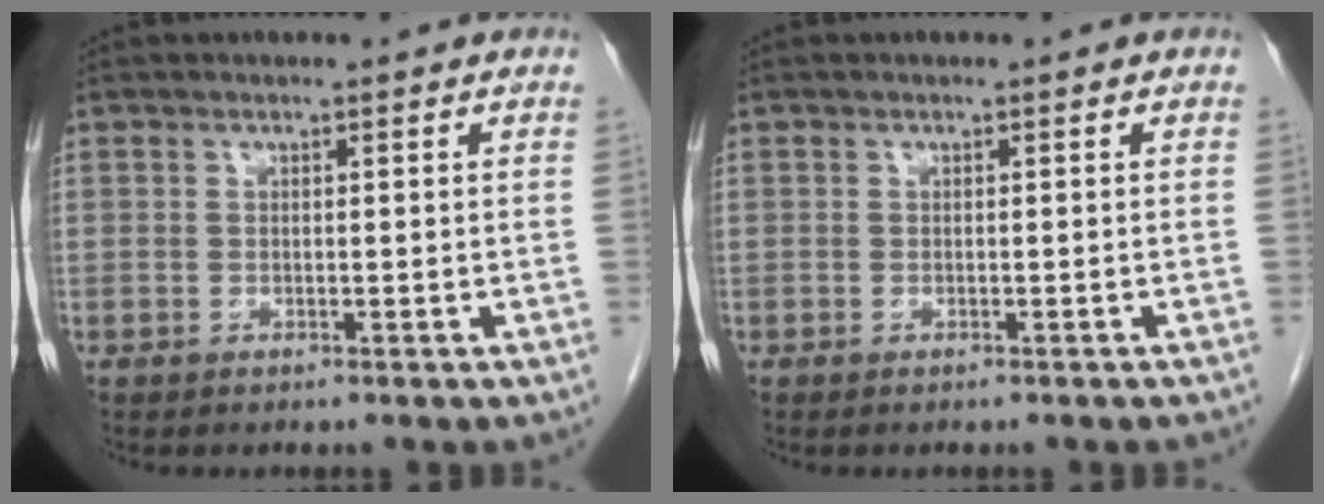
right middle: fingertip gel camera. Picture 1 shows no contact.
{"total": 2.4, "force": [-2.1, 0.5, 1.0], "torque": [-0.016, -0.003, -0.024]}